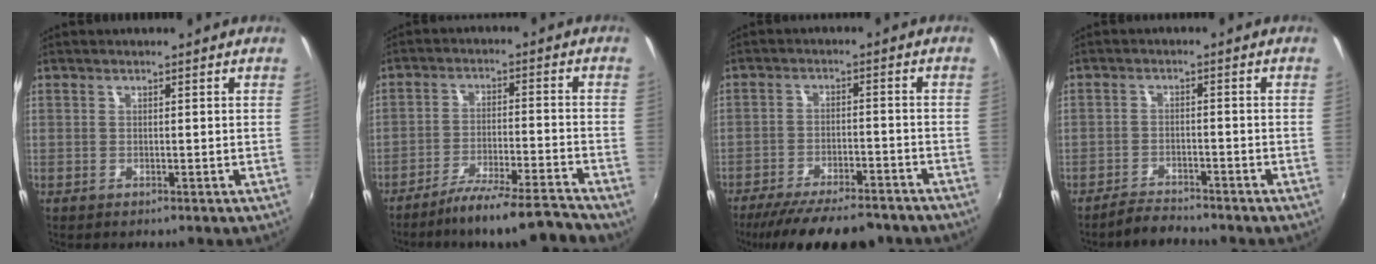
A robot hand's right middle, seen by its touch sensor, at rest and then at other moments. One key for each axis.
{"total": 10.6, "fx": -9.5, "fy": -0.7, "fz": 4.6, "tx": -0.094, "ty": -0.009, "tz": -0.161}
{"total": 16.3, "fx": -13.6, "fy": 4.1, "fz": 8.0, "tx": -0.159, "ty": -0.027, "tz": -0.200}
{"total": 3.7, "fx": -3.6, "fy": 0.6, "fz": 0.7, "tx": -0.031, "ty": 0.000, "tz": -0.063}